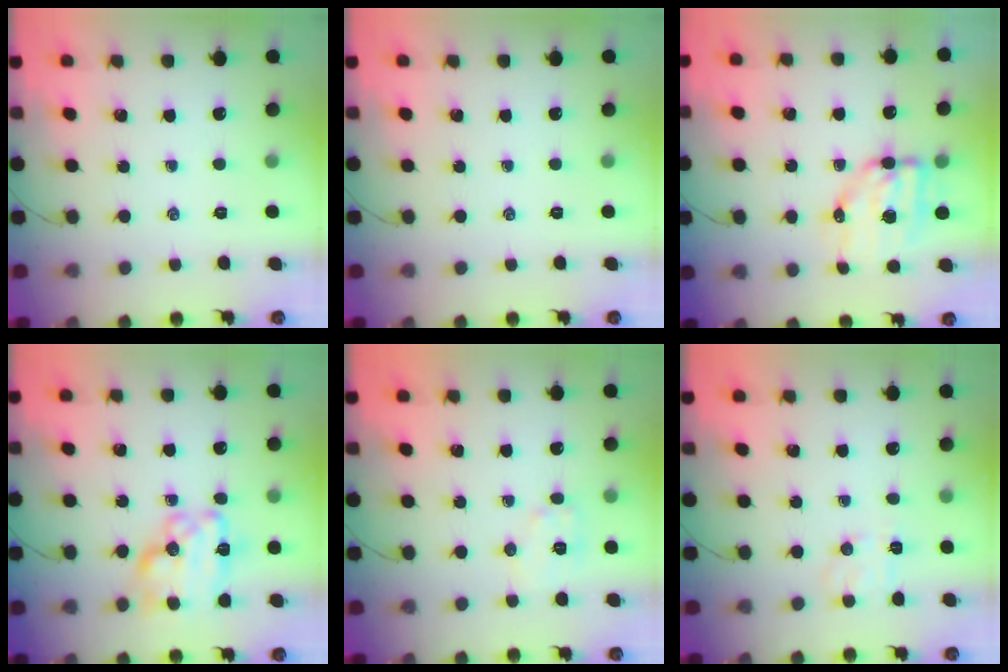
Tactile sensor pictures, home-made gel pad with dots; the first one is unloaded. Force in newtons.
{"total": 0.0}
{"total": 7.6, "press": 7.5, "slide": 1.5}
{"total": 14.2, "press": 14.2, "slide": 0.4}
{"total": 6.8, "press": 6.8, "slide": 0.6}
{"total": 6.7, "press": 6.6, "slide": 1.5}